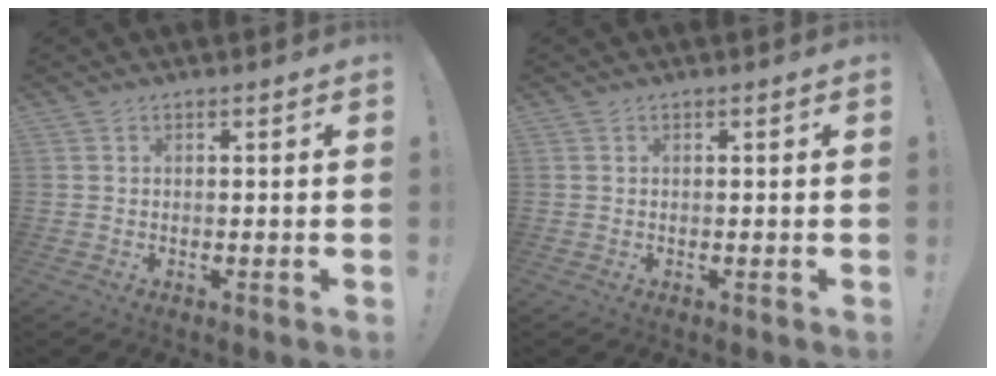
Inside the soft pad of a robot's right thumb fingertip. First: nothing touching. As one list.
[{"total": 0.0}]